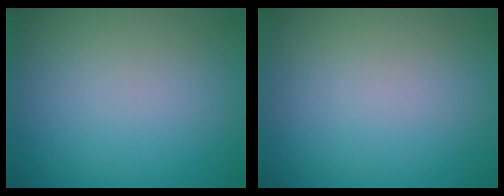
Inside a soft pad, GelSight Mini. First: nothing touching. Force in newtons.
{"total": 0.0}